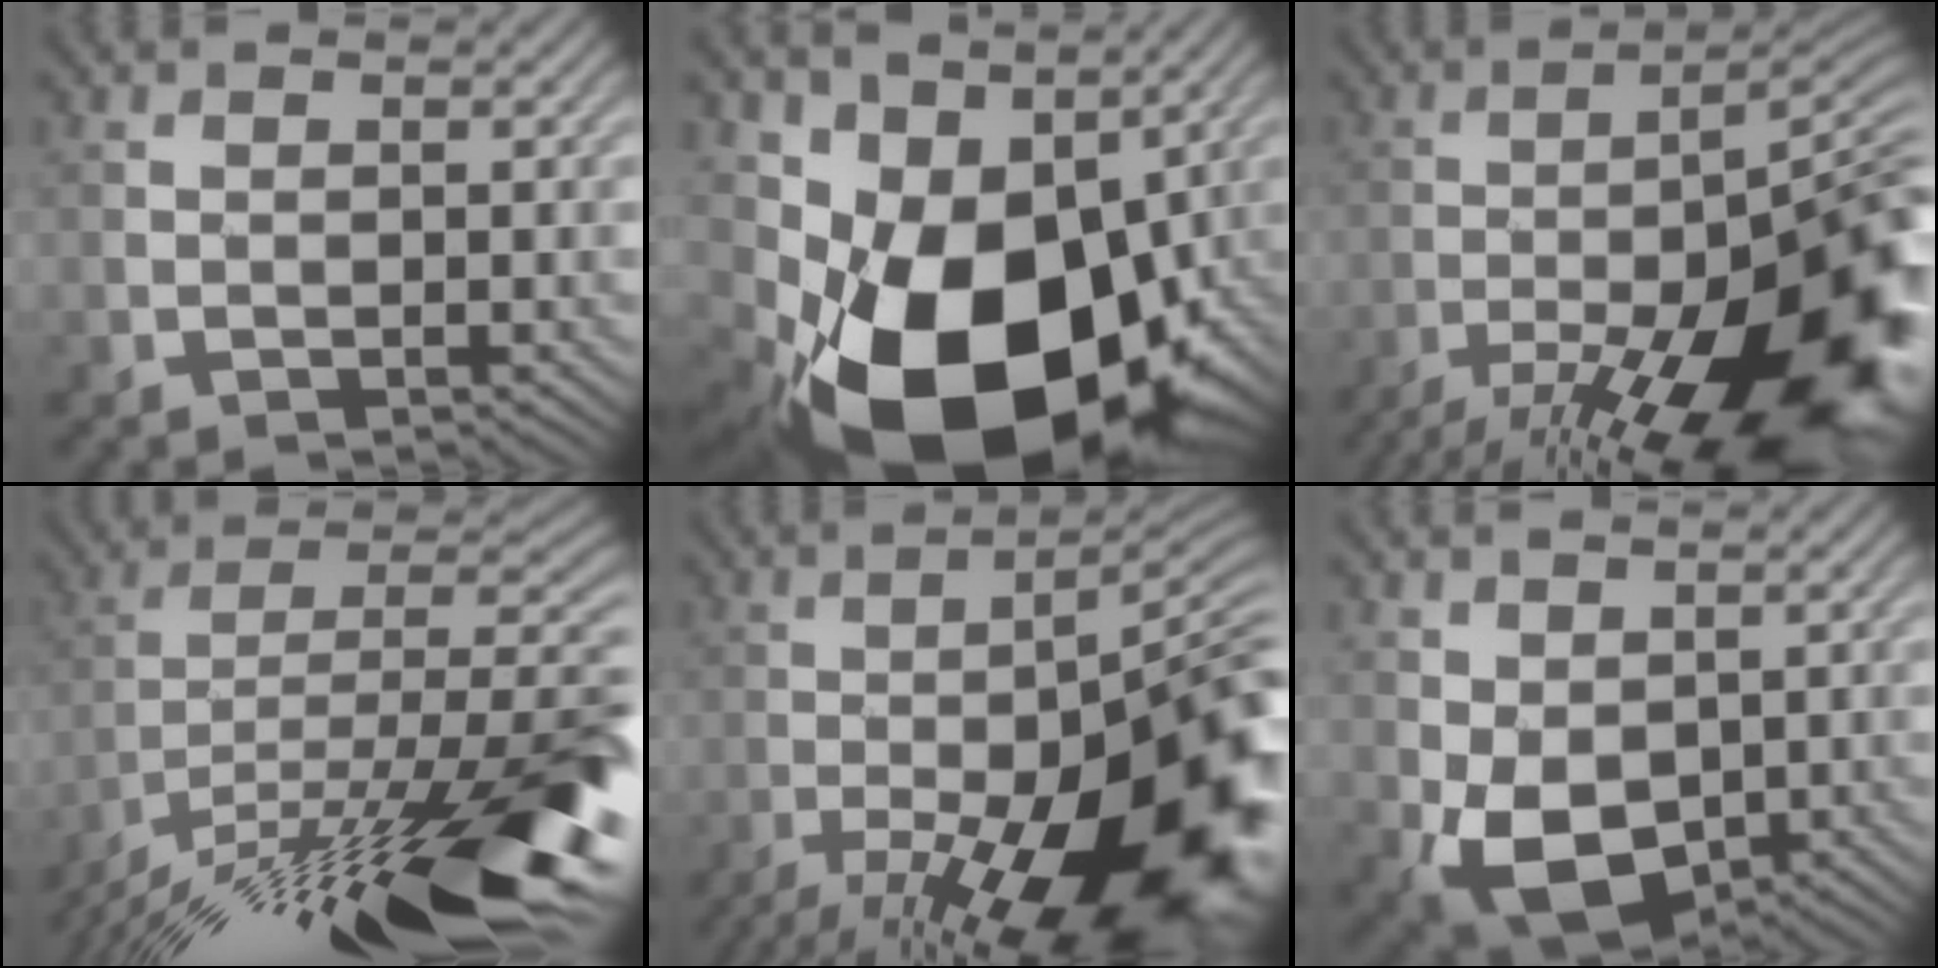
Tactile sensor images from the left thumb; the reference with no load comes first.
{"total": 16.9, "force": [-3.4, 11.5, 12.0], "torque": [-0.218, -0.046, -0.034]}
{"total": 20.0, "force": [-11.8, 4.5, 15.5], "torque": [-0.207, -0.013, -0.192]}
{"total": 18.5, "force": [-11.5, 5.5, 13.4], "torque": [-0.235, -0.009, -0.189]}
{"total": 20.9, "force": [-10.7, 5.6, 17.0], "torque": [-0.230, -0.021, -0.170]}
{"total": 7.7, "force": [-1.1, 5.3, 5.5], "torque": [-0.129, -0.027, -0.020]}